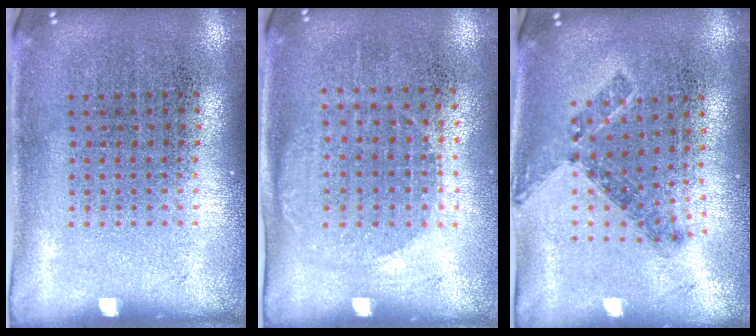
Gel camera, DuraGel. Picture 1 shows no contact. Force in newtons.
{"total": 1.1, "press": 1.0, "slide": 0.5}
{"total": 0.8, "press": 0.7, "slide": 0.4}